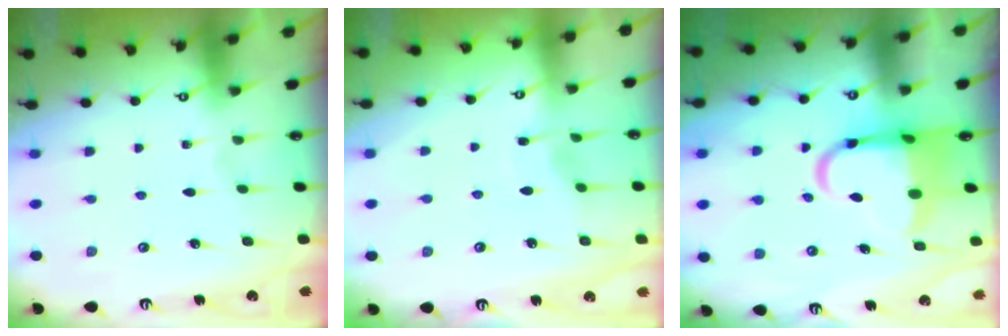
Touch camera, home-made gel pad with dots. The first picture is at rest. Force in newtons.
{"total": 3.1, "press": 3.1, "slide": 0.4}
{"total": 9.5, "press": 9.3, "slide": 1.7}